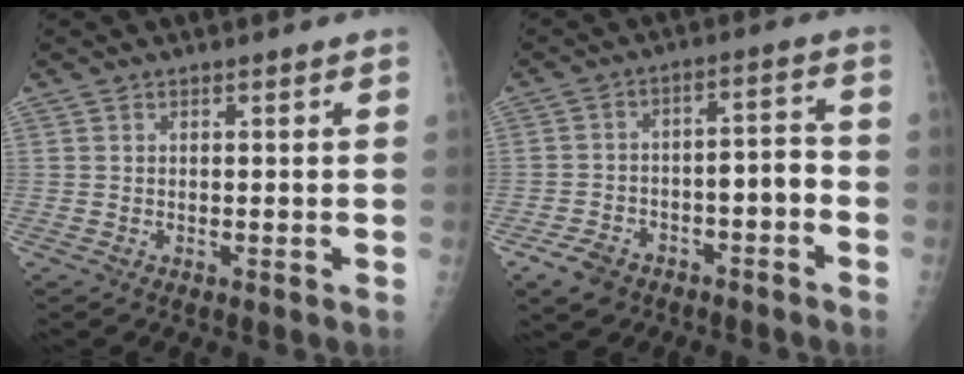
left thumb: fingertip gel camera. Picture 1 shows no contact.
{"total": 9.7, "force": [-5.5, 5.6, 5.7], "torque": [-0.072, 0.063, -0.084]}